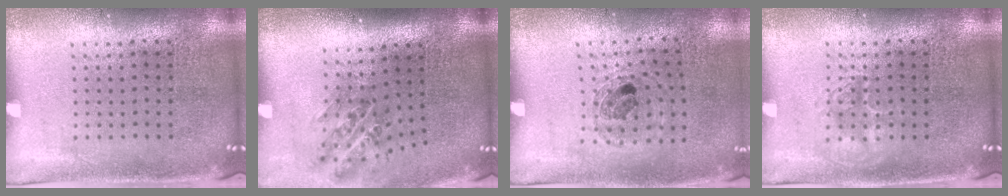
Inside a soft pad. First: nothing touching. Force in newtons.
{"total": 1.1, "press": 1.0, "slide": 0.6}
{"total": 0.9, "press": 0.9, "slide": 0.2}
{"total": 1.7, "press": 1.6, "slide": 0.3}